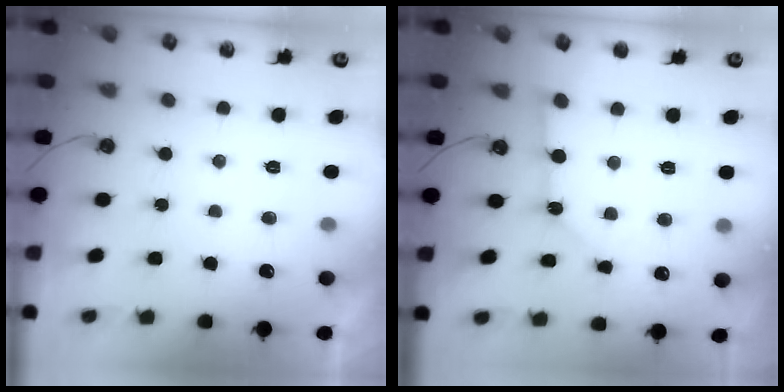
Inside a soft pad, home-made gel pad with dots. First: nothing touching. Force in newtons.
{"total": 5.1, "press": 5.1, "slide": 0.4}